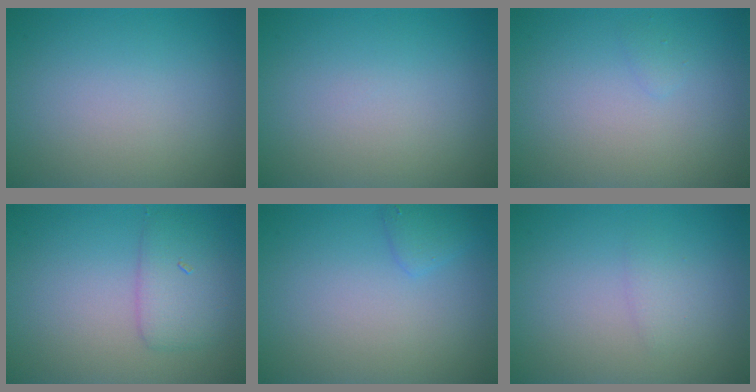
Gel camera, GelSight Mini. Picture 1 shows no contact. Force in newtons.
{"total": 0.0}
{"total": 0.5, "press": 0.5, "slide": 0.1}
{"total": 2.9, "press": 2.9, "slide": 0.1}
{"total": 1.3, "press": 1.3, "slide": 0.1}
{"total": 1.0, "press": 1.0, "slide": 0.1}